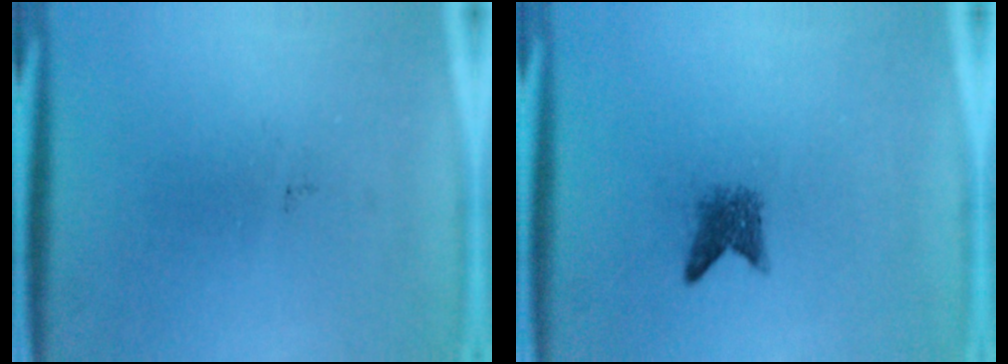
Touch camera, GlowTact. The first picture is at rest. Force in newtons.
{"total": 2.3}